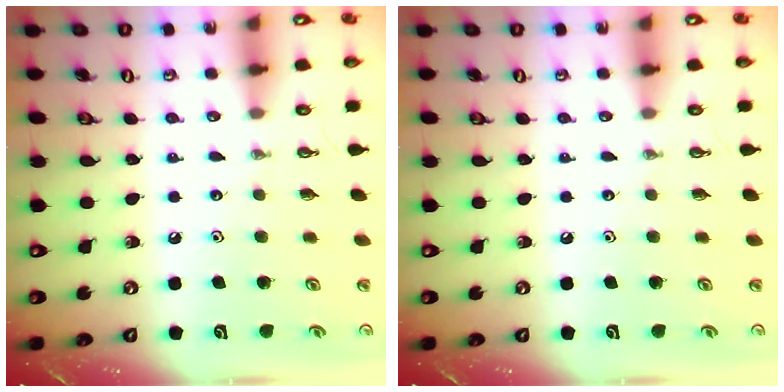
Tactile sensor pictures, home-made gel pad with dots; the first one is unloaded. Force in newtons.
{"total": 0.0}